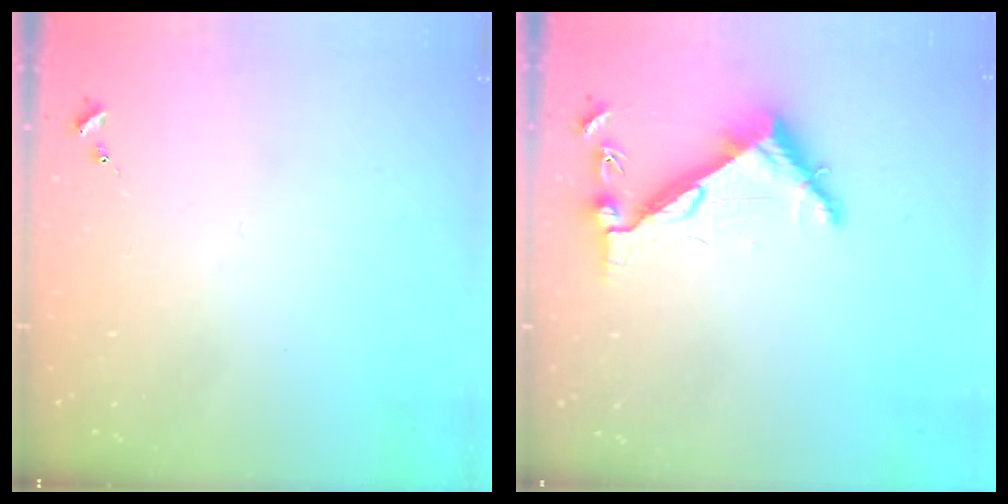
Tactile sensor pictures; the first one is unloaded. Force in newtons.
{"total": 6.3, "press": 6.2, "slide": 0.7}